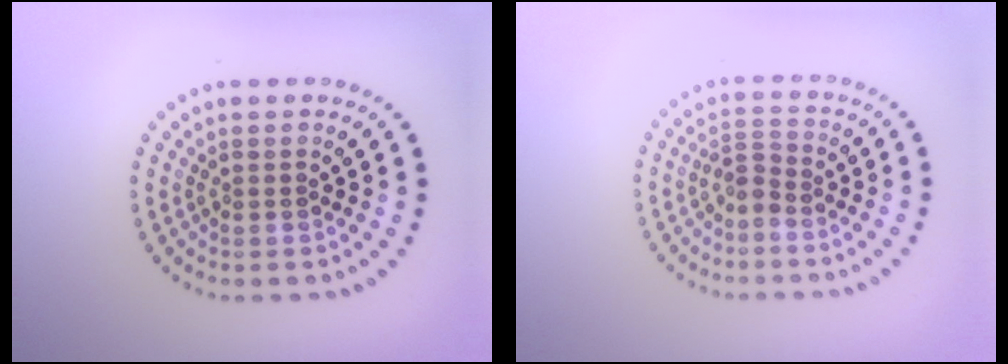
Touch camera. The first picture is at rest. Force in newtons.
{"total": 1.5, "press": 1.2, "slide": 0.9}